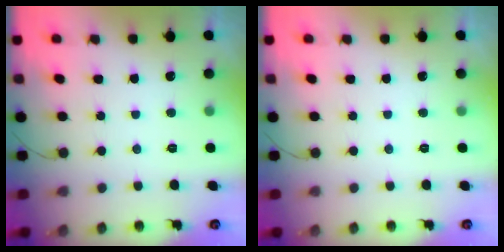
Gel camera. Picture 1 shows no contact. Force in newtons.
{"total": 0.0}